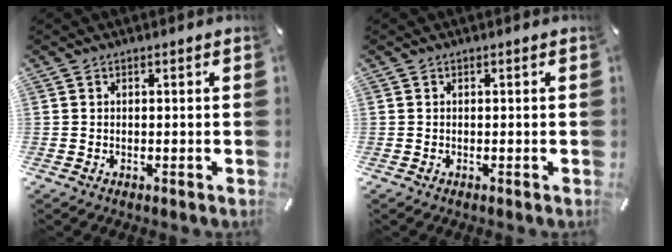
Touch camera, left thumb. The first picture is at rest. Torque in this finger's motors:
{"motor_torque": [0.00, 0.00, -0.02, 0.11, 0.00]}